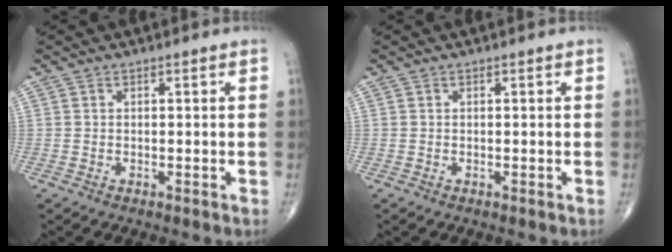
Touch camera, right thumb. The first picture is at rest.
{"total": 0.0}